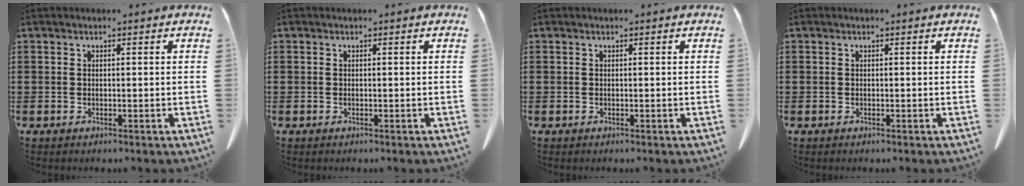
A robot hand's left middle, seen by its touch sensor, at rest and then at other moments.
{"total": 0.0}
{"total": 0.0}
{"total": 0.0}